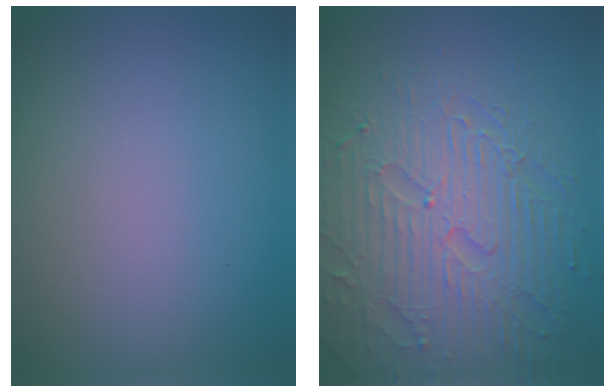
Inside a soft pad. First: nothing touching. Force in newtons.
{"total": 7.7, "press": 6.0, "slide": 4.7}